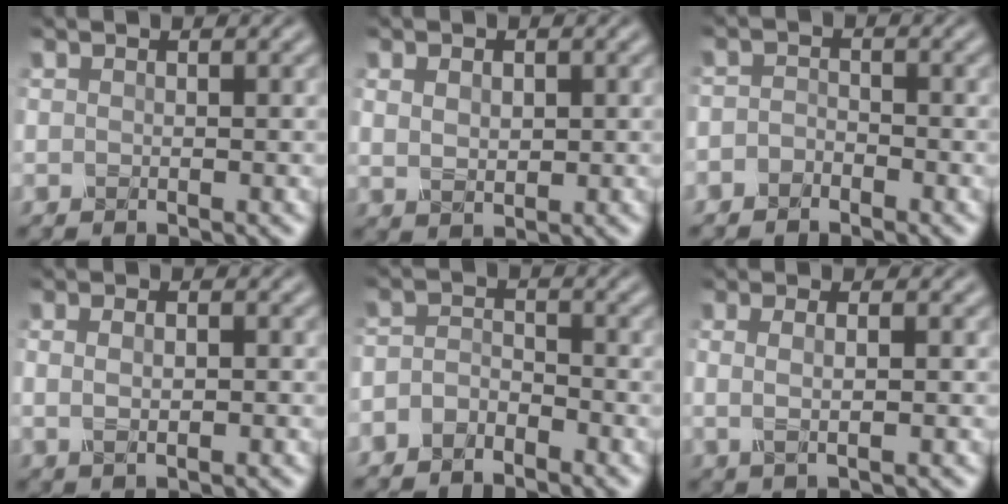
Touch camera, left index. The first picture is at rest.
{"total": 2.0, "force": [0.6, 1.4, 1.3], "torque": [-0.027, -0.002, 0.015]}
{"total": 1.3, "force": [-1.1, 0.7, 0.4], "torque": [-0.006, 0.004, -0.025]}
{"total": 3.2, "force": [0.6, 1.9, 2.5], "torque": [-0.033, 0.013, -0.002]}
{"total": 2.0, "force": [-1.5, 1.1, 0.8], "torque": [-0.016, 0.006, -0.036]}
{"total": 2.4, "force": [0.4, 0.9, 2.2], "torque": [-0.039, -0.003, 0.003]}